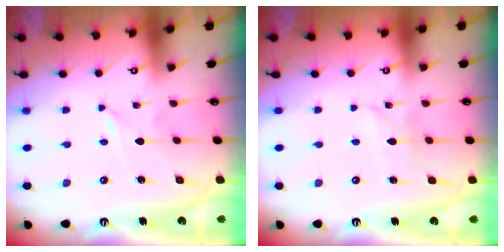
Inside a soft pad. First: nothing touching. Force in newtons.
{"total": 2.8, "press": 2.8, "slide": 0.2}